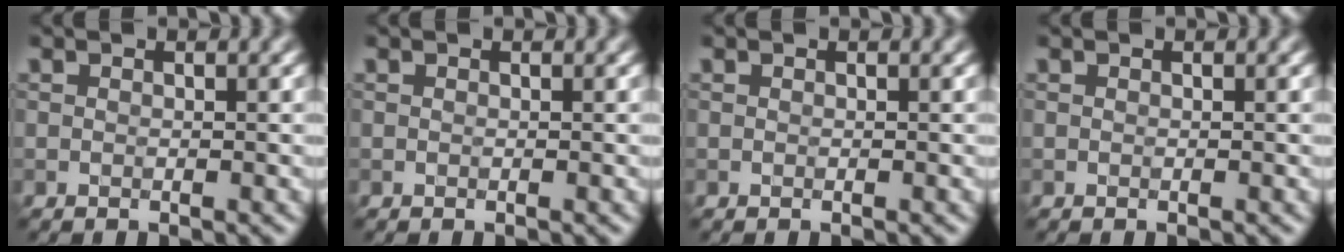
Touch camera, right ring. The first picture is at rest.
{"total": 0.0}
{"total": 0.0}
{"total": 0.0}